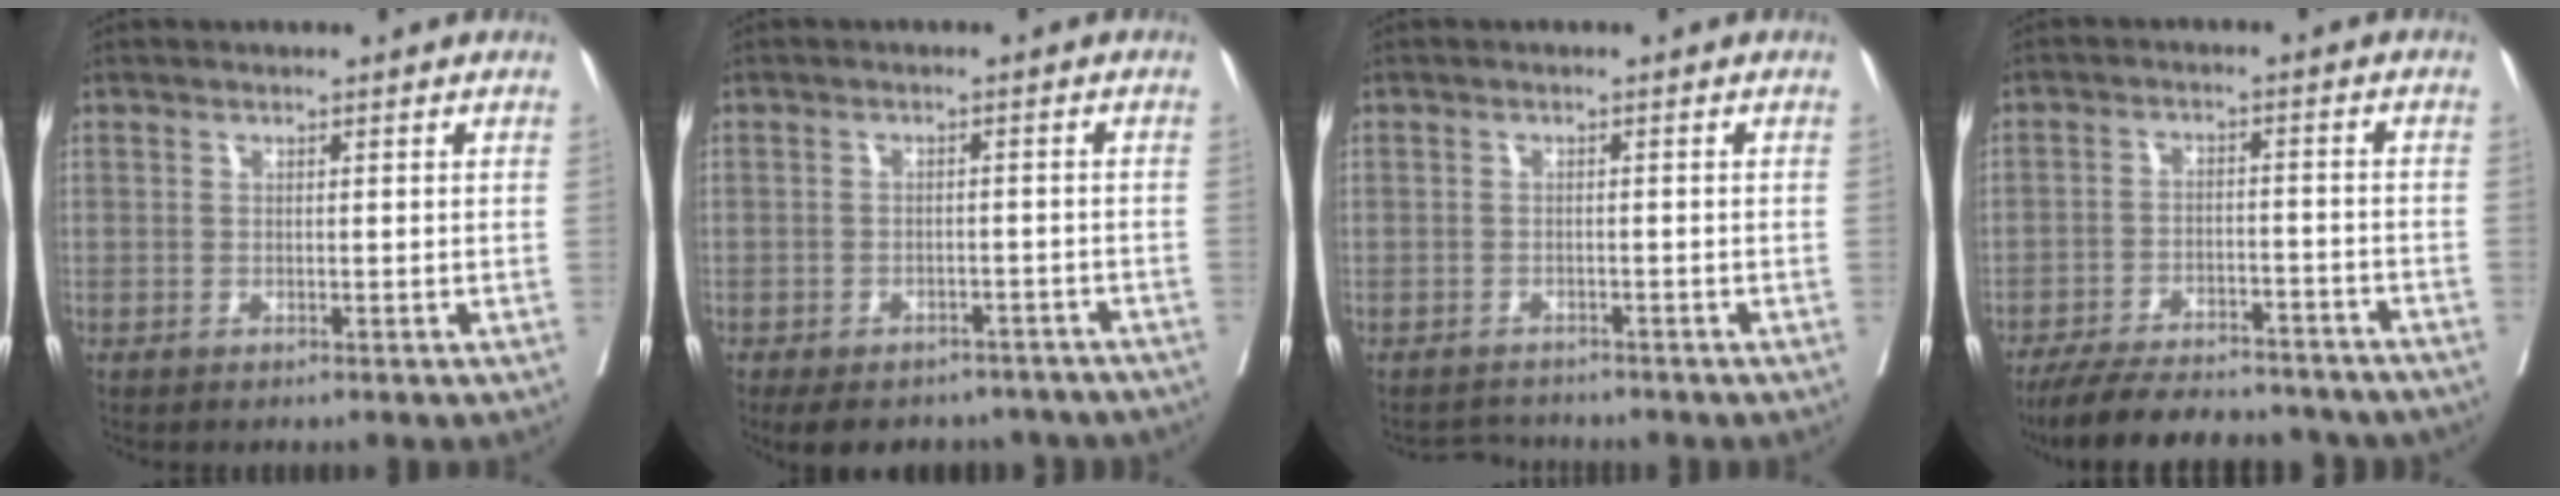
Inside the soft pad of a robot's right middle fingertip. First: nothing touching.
{"total": 13.1, "force": [-10.8, 6.0, 4.5], "torque": [-0.075, 0.005, -0.119]}
{"total": 2.4, "force": [-2.2, 0.5, -0.5], "torque": [0.009, -0.009, -0.036]}
{"total": 17.9, "force": [-15.8, 4.2, 7.1], "torque": [-0.130, -0.010, -0.221]}